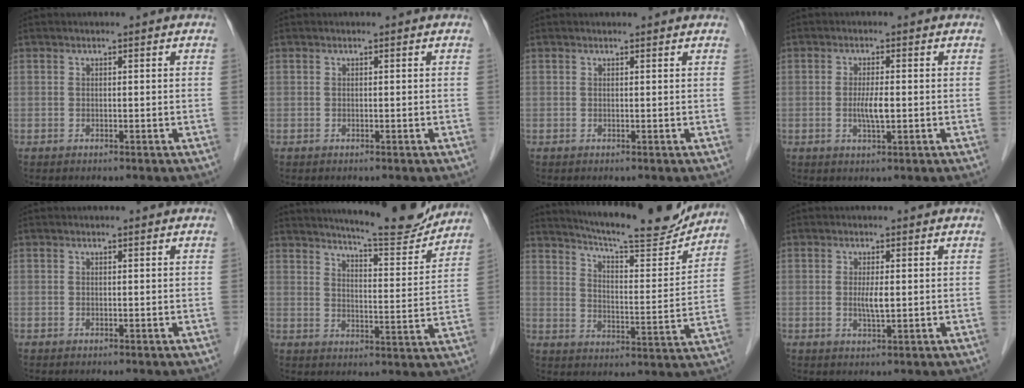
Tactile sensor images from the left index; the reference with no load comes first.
{"total": 0.0}
{"total": 1.9, "force": [1.8, 0.3, 0.4], "torque": [-0.014, 0.010, 0.017]}
{"total": 3.5, "force": [-0.5, 0.6, 3.3], "torque": [-0.070, -0.003, -0.009]}
{"total": 0.0}
{"total": 13.8, "force": [13.0, 0.8, 4.5], "torque": [-0.067, -0.025, 0.172]}
{"total": 17.9, "force": [16.7, 1.3, 6.3], "torque": [-0.105, -0.036, 0.230]}
{"total": 2.4, "force": [0.1, 0.3, 2.4], "torque": [-0.051, -0.005, 0.003]}